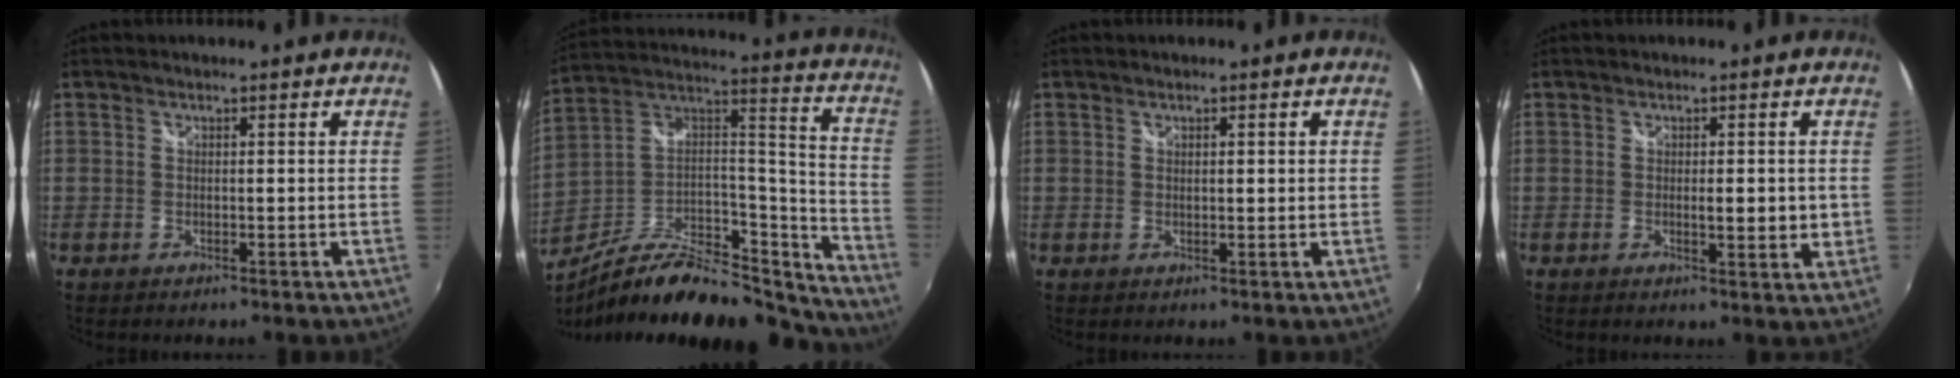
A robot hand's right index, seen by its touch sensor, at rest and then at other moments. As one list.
[{"total": 25.9, "force": [-21.0, 7.7, 12.9], "torque": [-0.189, 0.018, -0.340]}, {"total": 1.3, "force": [0.4, 0.4, 1.2], "torque": [-0.015, 0.004, 0.007]}, {"total": 3.4, "force": [0.1, 1.1, 3.2], "torque": [-0.049, -0.006, 0.004]}]